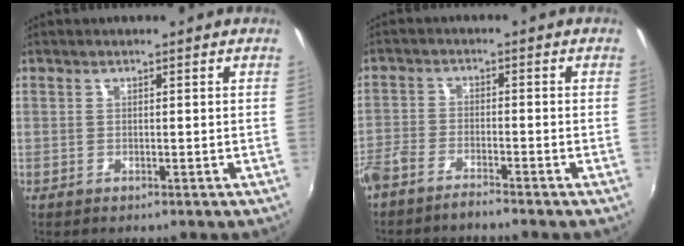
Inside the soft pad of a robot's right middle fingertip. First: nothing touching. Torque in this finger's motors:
{"motor_torque": [1.06, -1.08, 0.69, 0.21]}